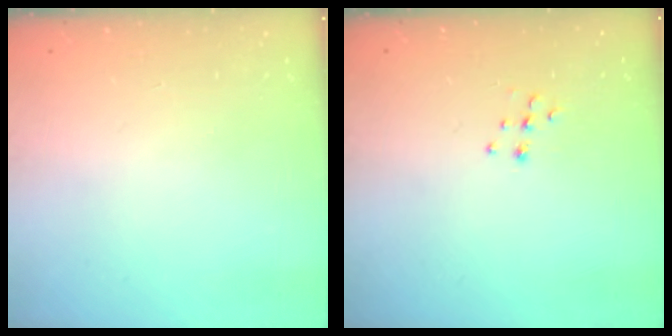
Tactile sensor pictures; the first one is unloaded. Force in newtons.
{"total": 7.0, "press": 6.9, "slide": 0.6}